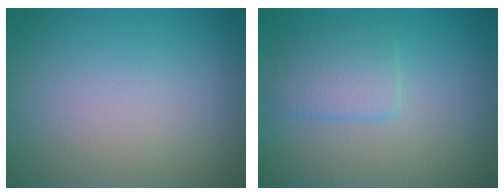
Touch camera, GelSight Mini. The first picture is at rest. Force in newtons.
{"total": 2.4, "press": 2.3, "slide": 0.2}